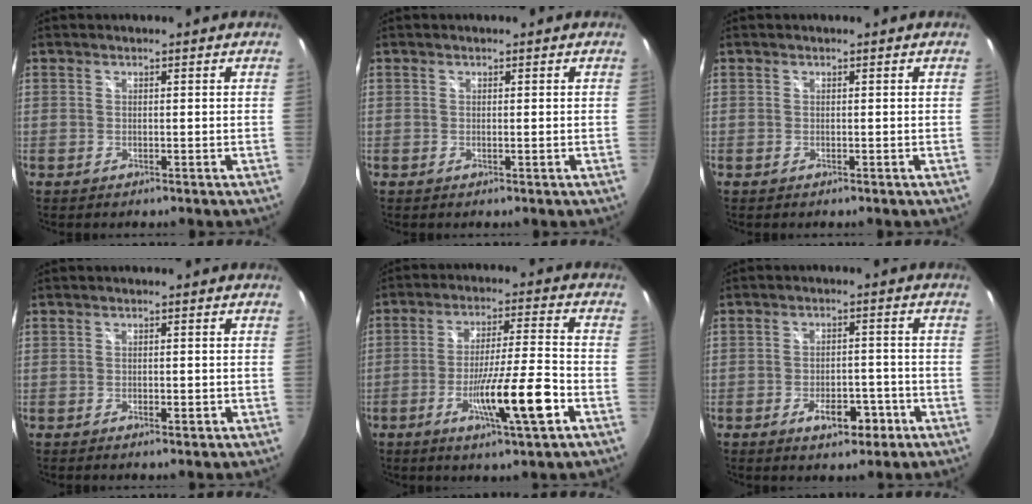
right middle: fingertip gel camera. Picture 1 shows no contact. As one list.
[{"total": 0.0}, {"total": 0.0}, {"total": 1.5, "force": [-0.7, 0.7, 1.2], "torque": [-0.017, -0.002, -0.011]}, {"total": 12.2, "force": [-5.2, 0.1, 11.0], "torque": [-0.199, -0.017, -0.090]}, {"total": 6.4, "force": [-3.4, 3.2, 4.3], "torque": [-0.080, 0.000, -0.045]}]